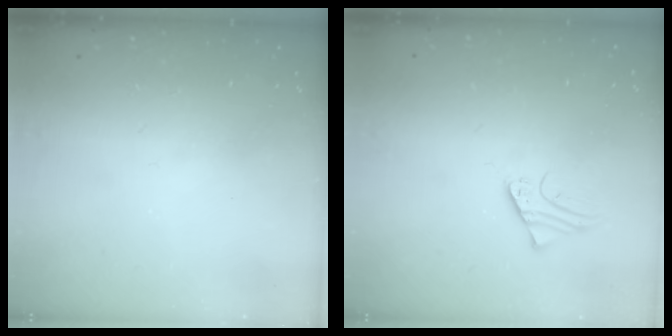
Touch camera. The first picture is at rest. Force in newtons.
{"total": 1.8, "press": 1.8, "slide": 0.1}